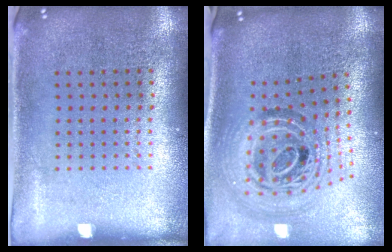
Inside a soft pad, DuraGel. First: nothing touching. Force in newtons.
{"total": 2.1, "press": 1.6, "slide": 1.3}